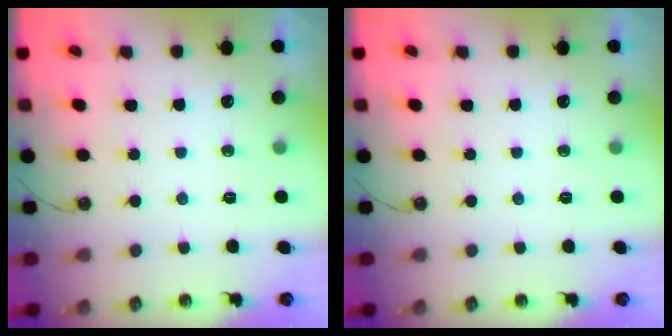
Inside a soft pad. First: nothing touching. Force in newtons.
{"total": 0.0}